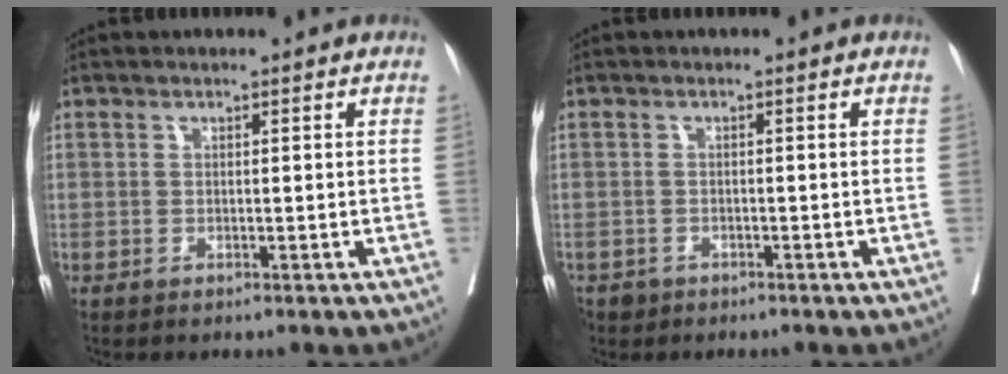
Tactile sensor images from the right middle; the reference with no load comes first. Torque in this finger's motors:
{"motor_torque": [-0.17, -0.26, 0.12, 0.01]}